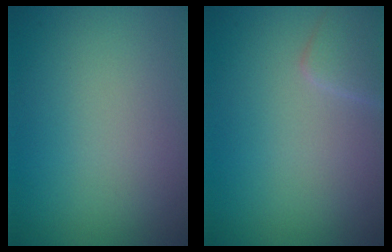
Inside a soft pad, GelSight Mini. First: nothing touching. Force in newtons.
{"total": 2.0, "press": 2.0, "slide": 0.0}